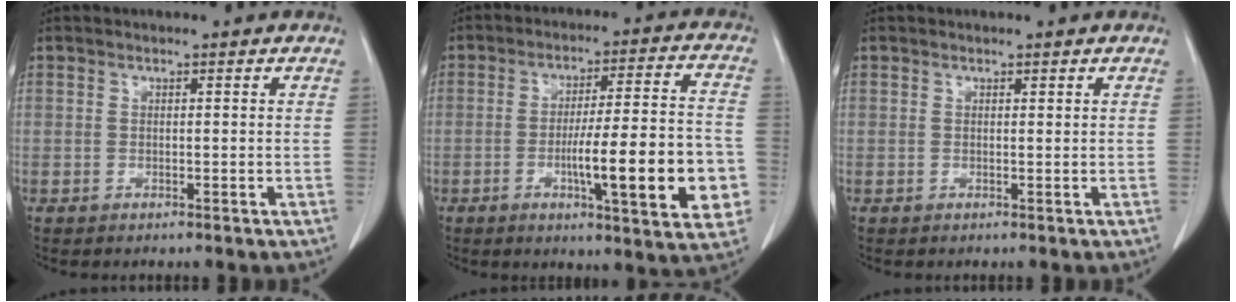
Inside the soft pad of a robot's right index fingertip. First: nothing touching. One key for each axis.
{"total": 17.0, "fx": -4.5, "fy": 2.3, "fz": 16.2, "tx": -0.205, "ty": 0.009, "tz": -0.057}
{"total": 0.0}